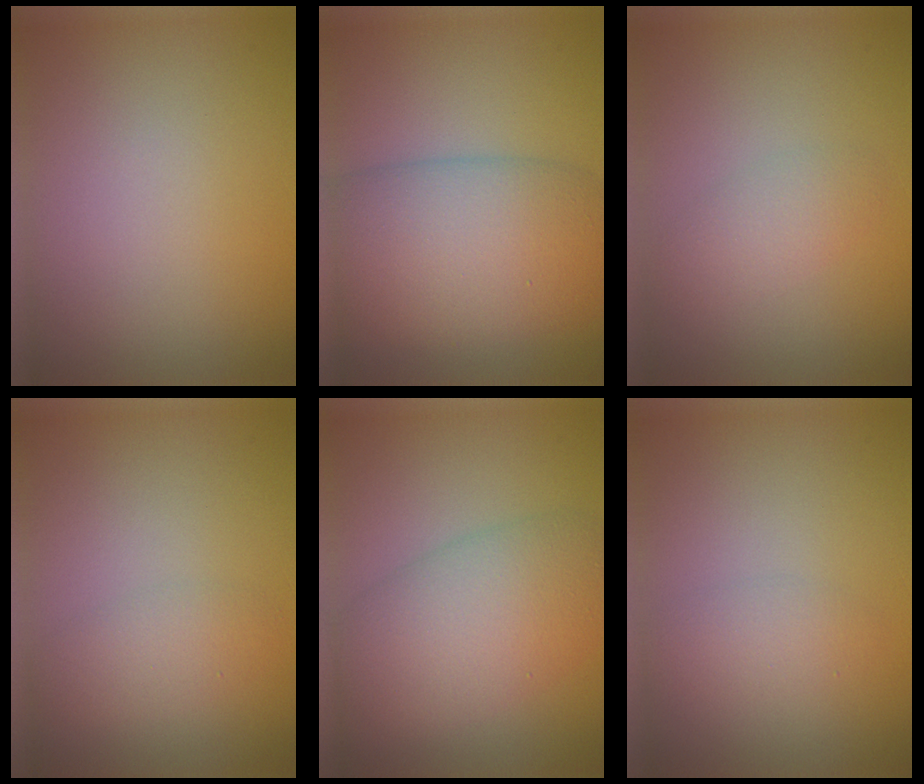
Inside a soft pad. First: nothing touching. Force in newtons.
{"total": 10.6, "press": 10.6, "slide": 0.3}
{"total": 2.1, "press": 2.1, "slide": 0.0}
{"total": 2.2, "press": 2.2, "slide": 0.1}
{"total": 7.5, "press": 7.5, "slide": 0.2}
{"total": 1.8, "press": 1.8, "slide": 0.2}